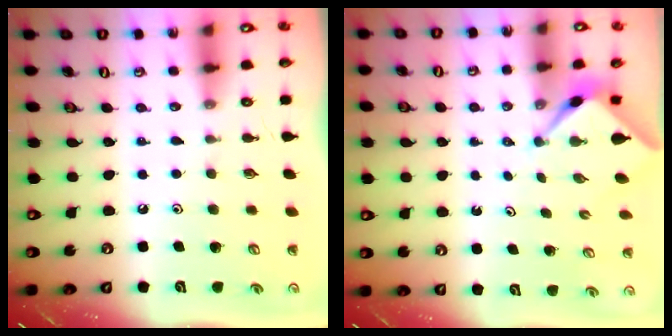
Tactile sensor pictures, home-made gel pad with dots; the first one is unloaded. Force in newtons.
{"total": 2.1, "press": 2.1, "slide": 0.3}